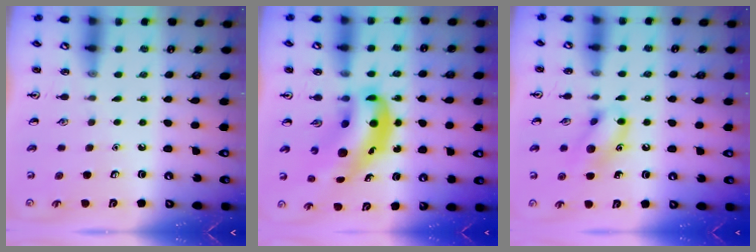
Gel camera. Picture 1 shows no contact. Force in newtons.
{"total": 11.3, "press": 10.8, "slide": 3.3}
{"total": 10.6, "press": 10.5, "slide": 1.4}